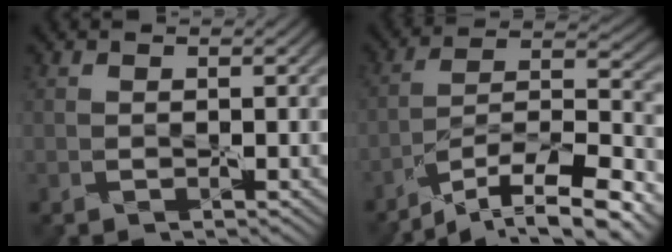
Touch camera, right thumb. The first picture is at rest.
{"total": 13.7, "force": [-11.1, 2.7, 7.4], "torque": [-0.129, -0.007, -0.187]}